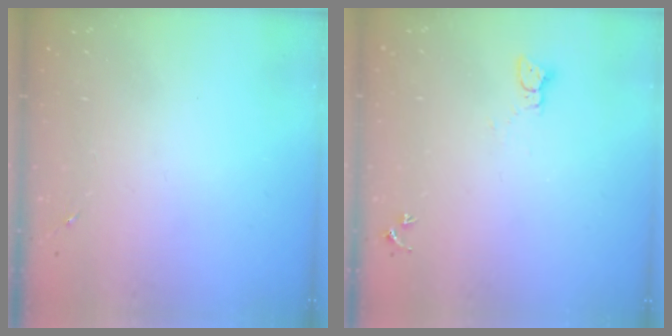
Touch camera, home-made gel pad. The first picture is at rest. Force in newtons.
{"total": 3.1, "press": 3.1, "slide": 0.1}